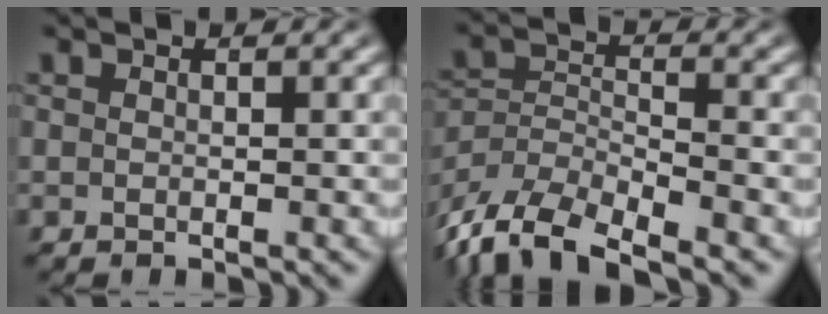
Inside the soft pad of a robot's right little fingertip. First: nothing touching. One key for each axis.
{"total": 9.8, "fx": -5.7, "fy": 6.0, "fz": 5.1, "tx": -0.113, "ty": -0.039, "tz": -0.084}